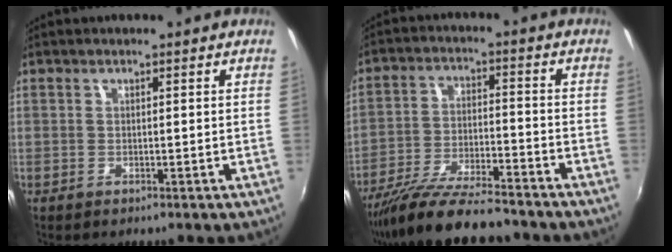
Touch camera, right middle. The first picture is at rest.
{"total": 14.7, "force": [-12.9, 2.2, 6.7], "torque": [-0.143, -0.026, -0.223]}